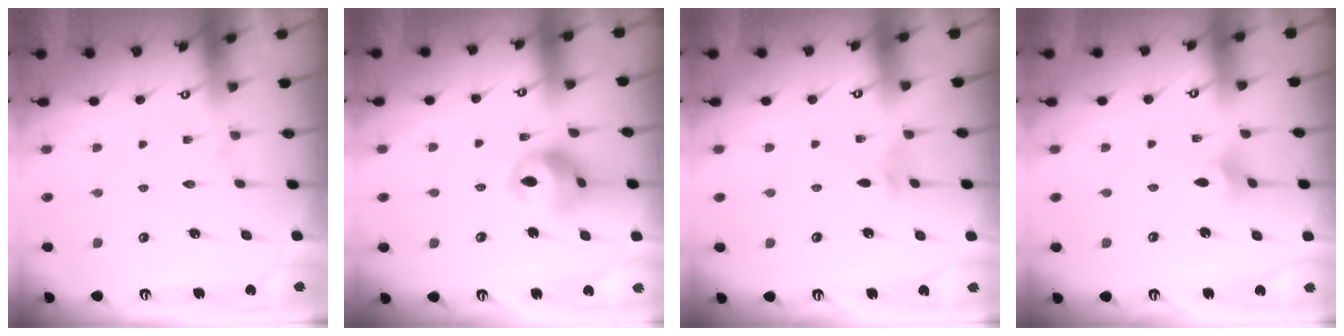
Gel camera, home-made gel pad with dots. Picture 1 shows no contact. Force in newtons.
{"total": 13.3, "press": 13.2, "slide": 2.0}
{"total": 2.7, "press": 2.6, "slide": 0.9}
{"total": 2.9, "press": 2.8, "slide": 0.6}